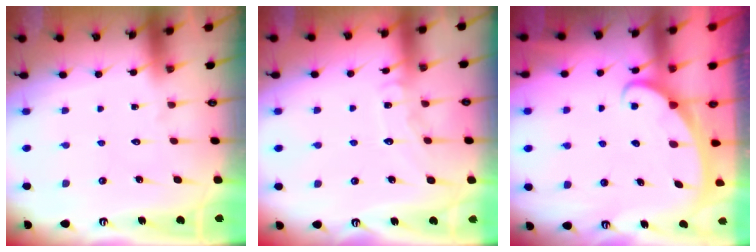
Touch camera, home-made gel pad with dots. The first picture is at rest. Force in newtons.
{"total": 7.4, "press": 7.4, "slide": 0.6}
{"total": 2.5, "press": 2.5, "slide": 0.3}